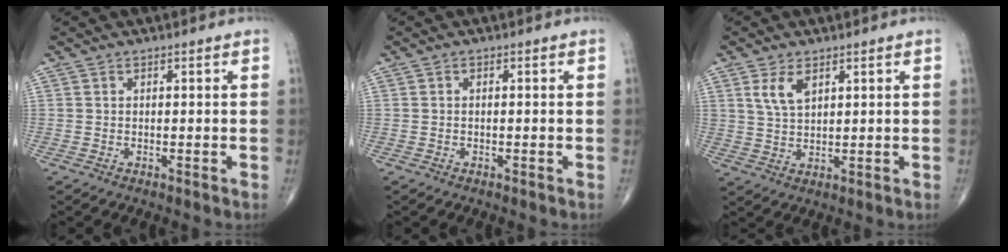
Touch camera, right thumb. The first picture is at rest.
{"total": 0.0}
{"total": 4.7, "force": [2.3, 2.4, 3.3], "torque": [-0.060, -0.010, 0.050]}